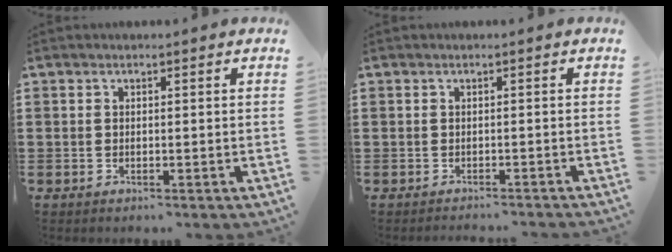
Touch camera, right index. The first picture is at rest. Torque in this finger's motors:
{"motor_torque": [-0.26, 1.36, -1.05, -0.21]}